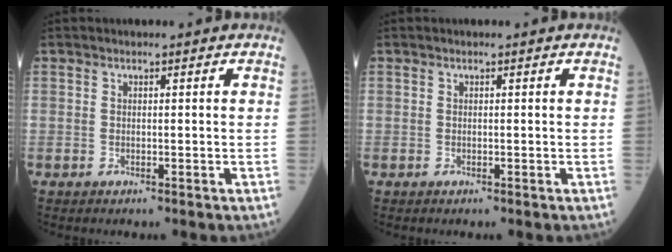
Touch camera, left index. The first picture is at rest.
{"total": 0.0}